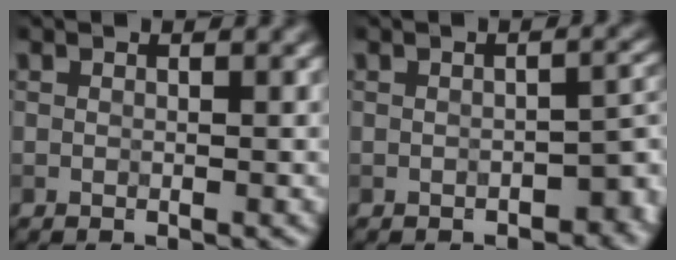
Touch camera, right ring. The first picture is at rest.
{"total": 3.5, "force": [-1.7, 1.9, 2.4], "torque": [-0.018, 0.003, -0.023]}